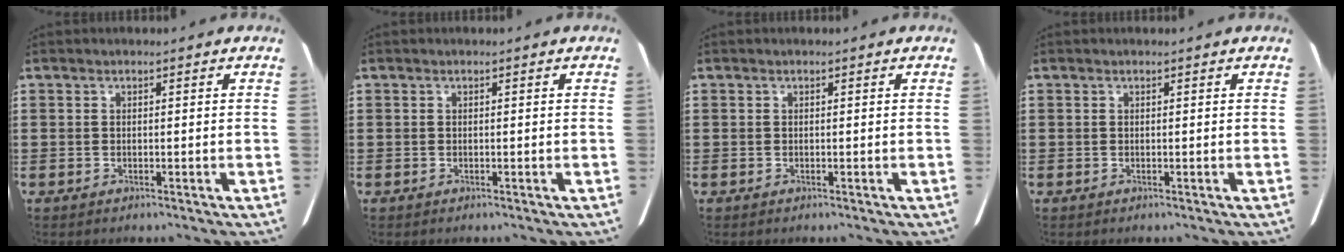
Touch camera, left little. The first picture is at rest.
{"total": 0.0}
{"total": 0.0}
{"total": 0.0}